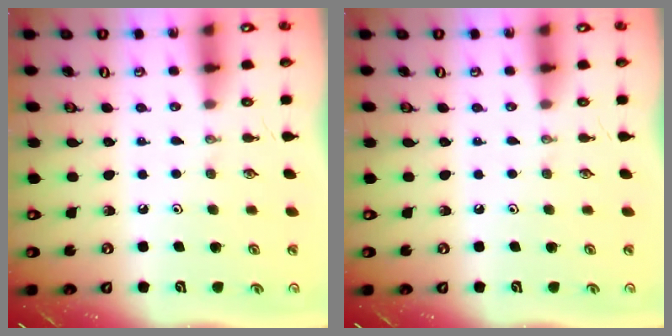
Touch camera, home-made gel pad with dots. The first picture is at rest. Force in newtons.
{"total": 0.0}